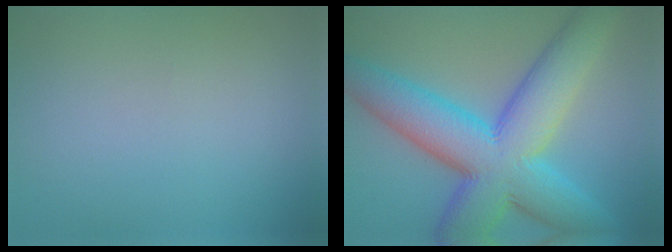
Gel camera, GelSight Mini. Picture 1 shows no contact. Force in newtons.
{"total": 12.7, "press": 12.7, "slide": 0.2}